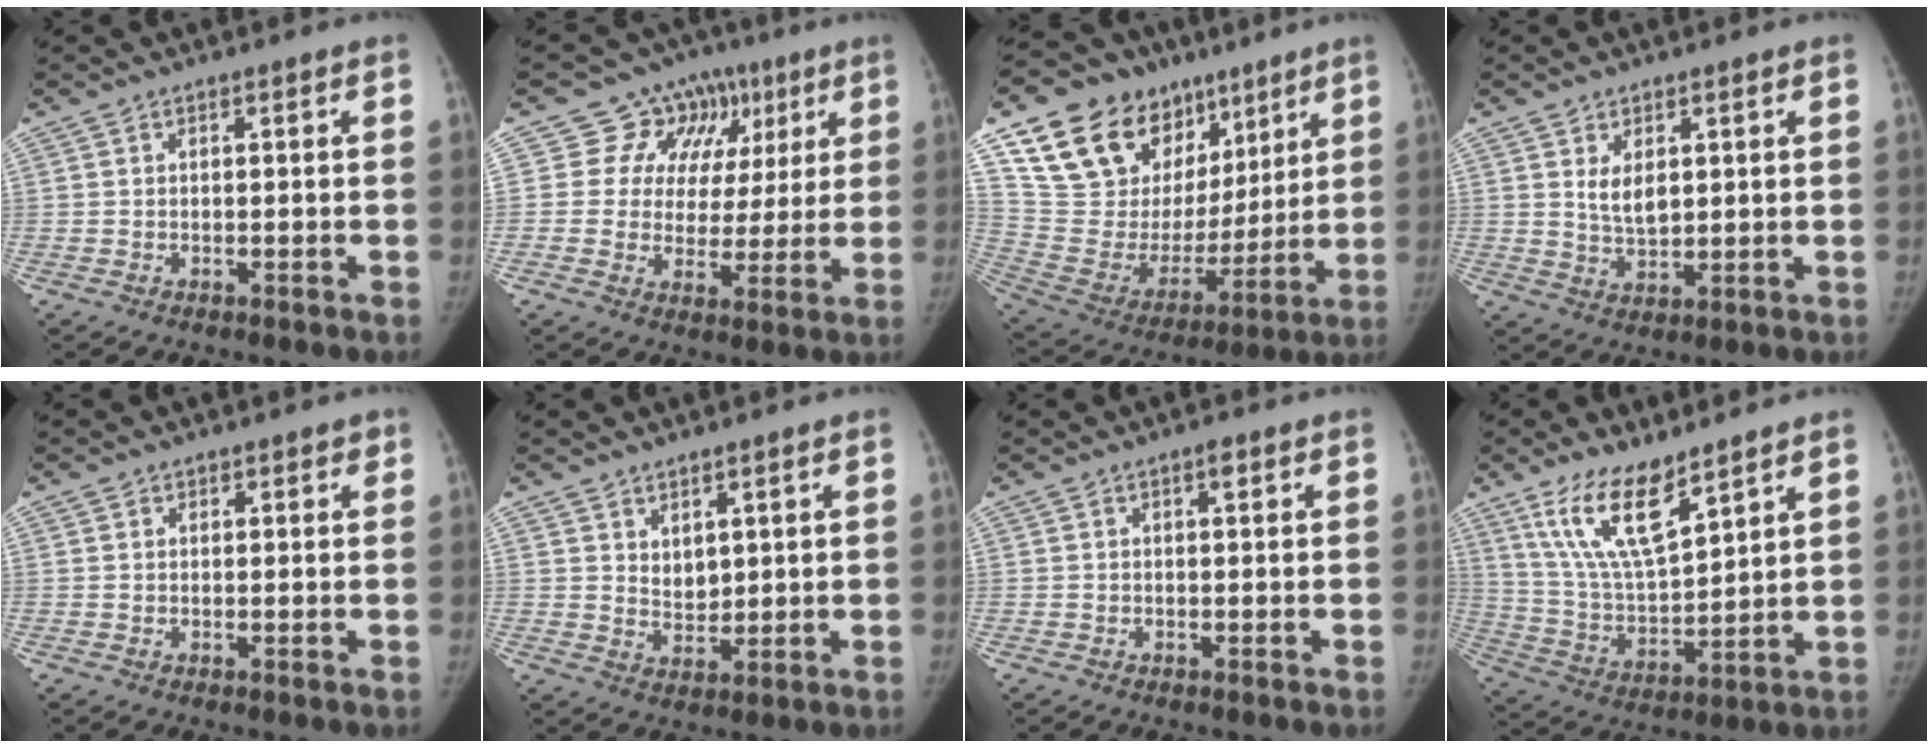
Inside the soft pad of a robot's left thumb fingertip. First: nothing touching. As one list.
[{"total": 12.8, "force": [5.6, 10.9, 3.7], "torque": [0.005, 0.004, 0.080]}, {"total": 26.9, "force": [14.5, 17.6, 14.3], "torque": [-0.205, -0.005, 0.270]}, {"total": 5.0, "force": [1.6, 2.8, 3.8], "torque": [-0.054, -0.016, 0.038]}, {"total": 1.6, "force": [1.0, 1.2, 0.2], "torque": [0.016, -0.004, 0.009]}, {"total": 3.9, "force": [2.1, 2.5, 2.2], "torque": [-0.022, -0.021, 0.046]}, {"total": 1.3, "force": [0.6, 0.4, 1.1], "torque": [-0.013, 0.001, 0.007]}, {"total": 14.2, "force": [9.3, 4.5, 9.7], "torque": [-0.166, -0.052, 0.193]}]